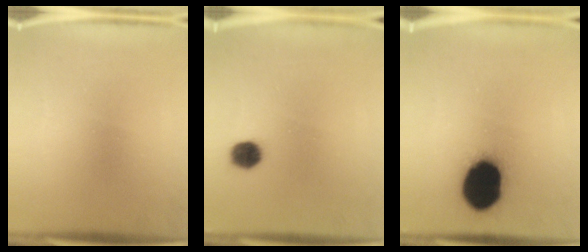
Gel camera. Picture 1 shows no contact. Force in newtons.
{"total": 4.7}
{"total": 20.4}